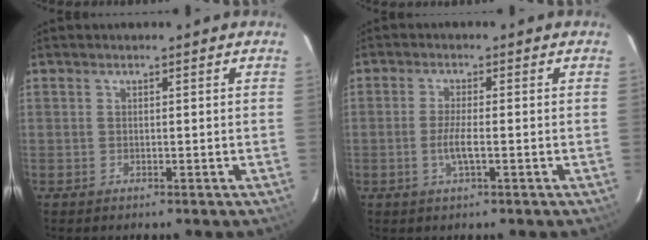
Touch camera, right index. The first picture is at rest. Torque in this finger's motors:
{"motor_torque": [0.52, -0.38, 0.40, 0.10]}